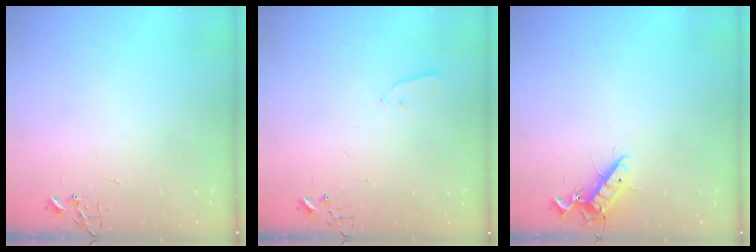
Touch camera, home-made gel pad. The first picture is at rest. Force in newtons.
{"total": 3.2, "press": 3.1, "slide": 0.8}
{"total": 12.1, "press": 11.9, "slide": 2.0}